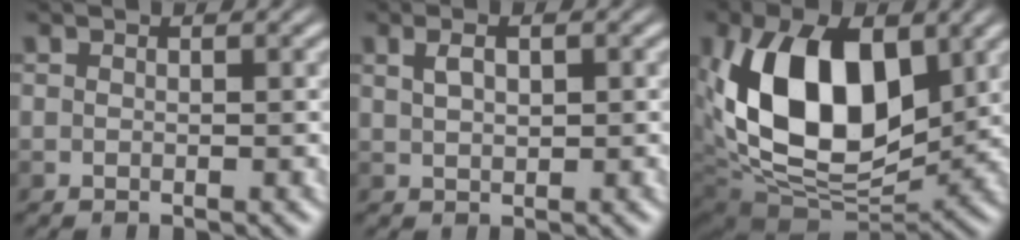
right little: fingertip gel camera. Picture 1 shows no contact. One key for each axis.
{"total": 2.1, "fx": 0.1, "fy": 0.9, "fz": 1.8, "tx": -0.041, "ty": 0.003, "tz": 0.003}
{"total": 12.4, "fx": 1.7, "fy": 7.9, "fz": 9.5, "tx": -0.168, "ty": -0.004, "tz": 0.027}